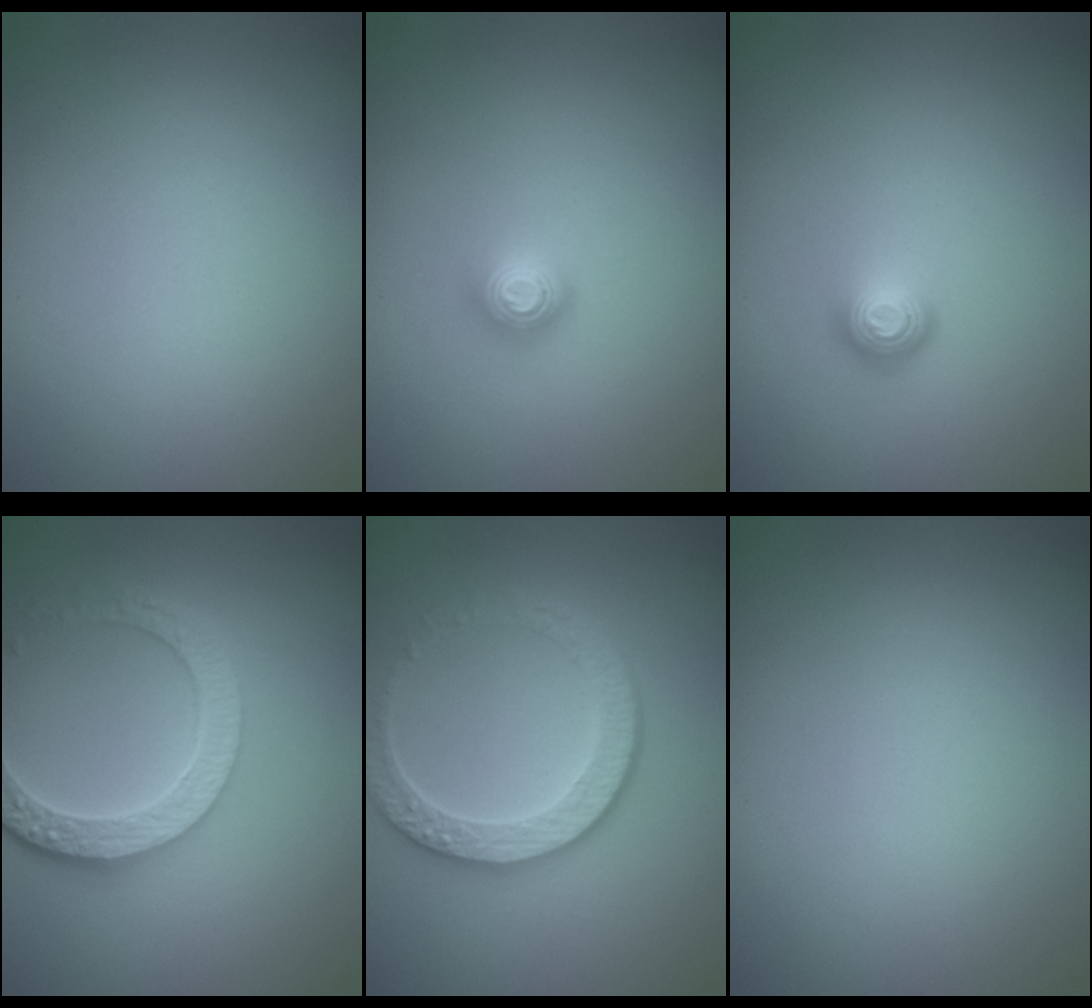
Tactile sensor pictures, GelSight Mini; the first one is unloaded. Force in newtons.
{"total": 1.2, "press": 1.2, "slide": 0.2}
{"total": 1.2, "press": 0.9, "slide": 0.7}
{"total": 5.6, "press": 4.3, "slide": 3.6}
{"total": 3.9, "press": 3.4, "slide": 1.7}
{"total": 0.0}